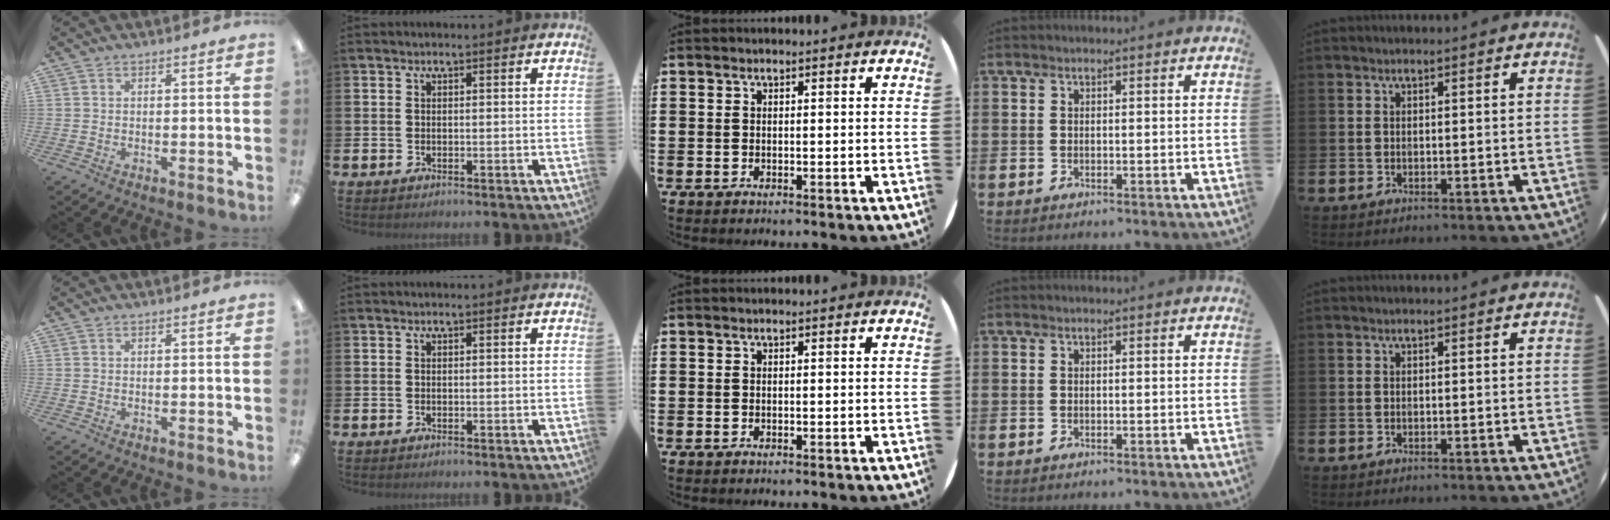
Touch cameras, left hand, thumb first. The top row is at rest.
{}